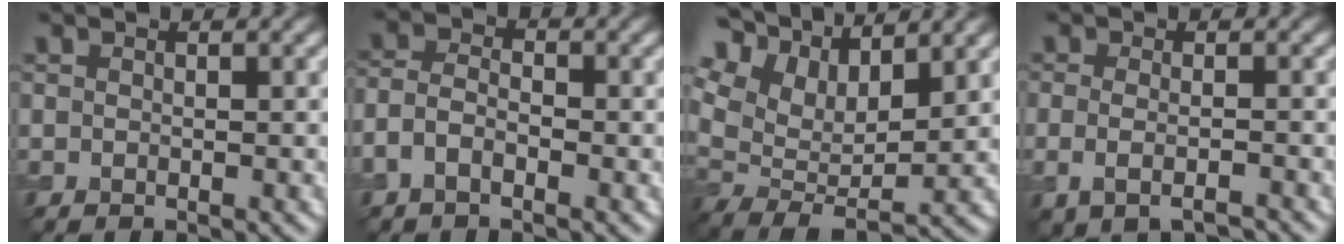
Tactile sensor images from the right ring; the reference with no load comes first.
{"total": 2.5, "force": [-1.3, 1.3, 1.7], "torque": [-0.035, 0.006, -0.035]}
{"total": 9.1, "force": [5.6, 3.7, 6.2], "torque": [-0.136, 0.019, 0.093]}
{"total": 3.0, "force": [-1.3, 1.1, 2.5], "torque": [-0.054, -0.012, -0.023]}